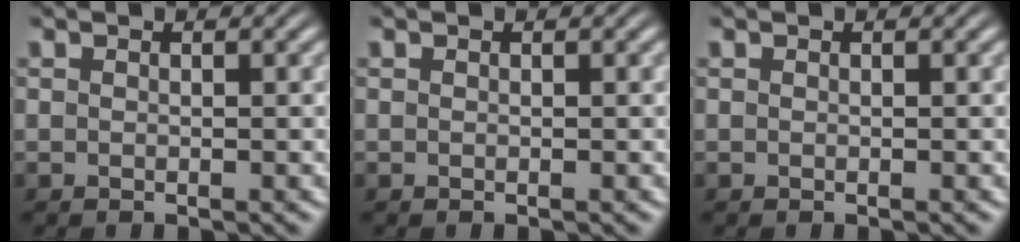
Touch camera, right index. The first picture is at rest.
{"total": 0.0}
{"total": 0.0}